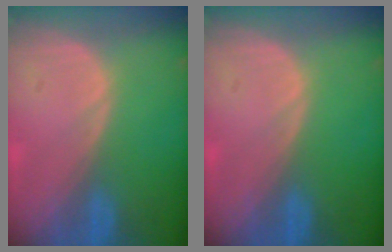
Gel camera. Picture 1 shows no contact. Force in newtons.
{"total": 0.0}